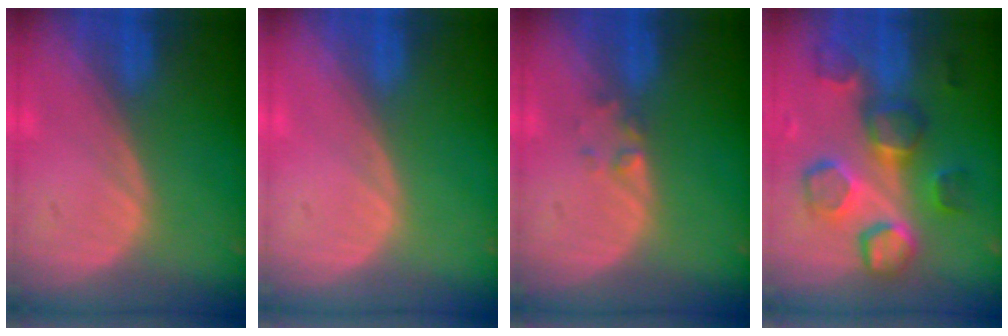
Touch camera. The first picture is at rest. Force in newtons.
{"total": 0.0}
{"total": 1.4, "press": 1.3, "slide": 0.2}
{"total": 9.6, "press": 9.5, "slide": 0.9}